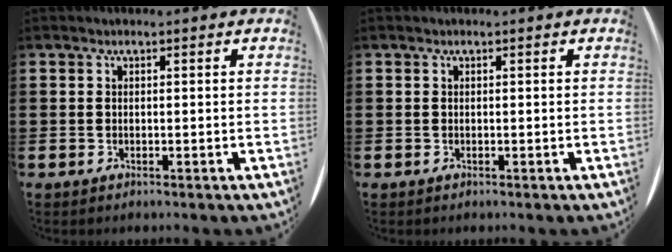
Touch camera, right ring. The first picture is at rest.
{"total": 0.0}